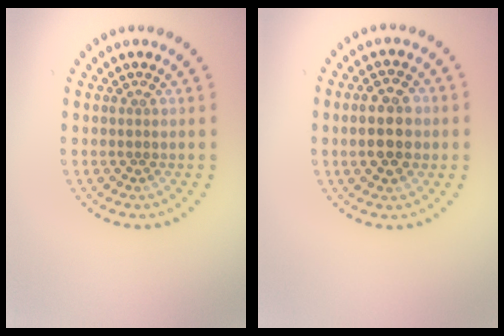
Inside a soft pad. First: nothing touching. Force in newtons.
{"total": 4.6, "press": 4.6, "slide": 0.1}